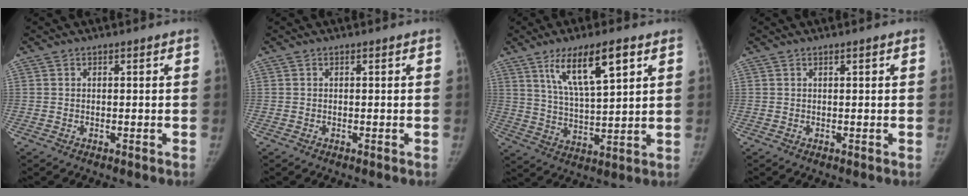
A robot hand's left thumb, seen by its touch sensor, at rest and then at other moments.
{"total": 0.0}
{"total": 12.6, "force": [6.5, 3.4, 10.2], "torque": [-0.171, -0.025, 0.125]}
{"total": 0.6, "force": [0.3, 0.1, 0.5], "torque": [-0.008, 0.001, 0.005]}